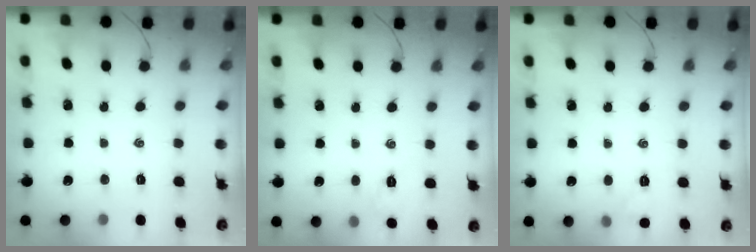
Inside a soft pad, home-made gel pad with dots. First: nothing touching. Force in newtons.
{"total": 3.0, "press": 2.9, "slide": 0.8}
{"total": 4.9, "press": 4.7, "slide": 1.6}